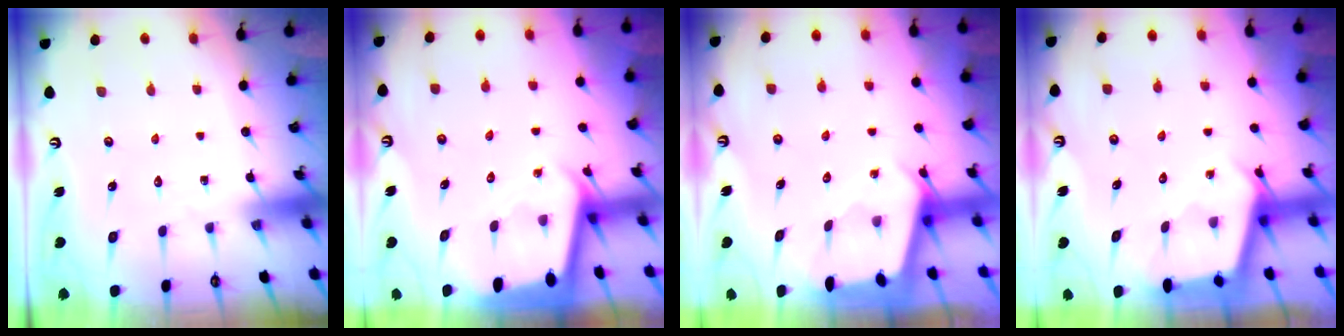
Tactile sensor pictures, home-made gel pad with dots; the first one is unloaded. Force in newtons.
{"total": 2.0, "press": 2.0, "slide": 0.2}
{"total": 2.4, "press": 2.4, "slide": 0.3}
{"total": 2.6, "press": 2.6, "slide": 0.3}